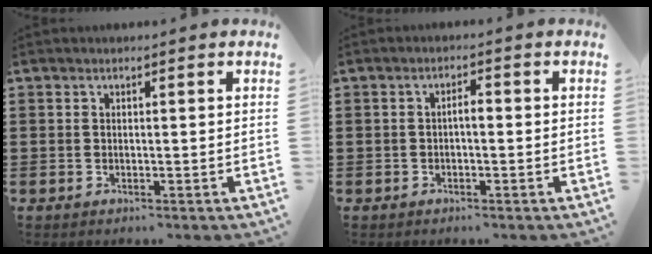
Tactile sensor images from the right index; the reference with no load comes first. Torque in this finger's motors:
{"motor_torque": [0.58, -0.33, 0.01, 0.06]}